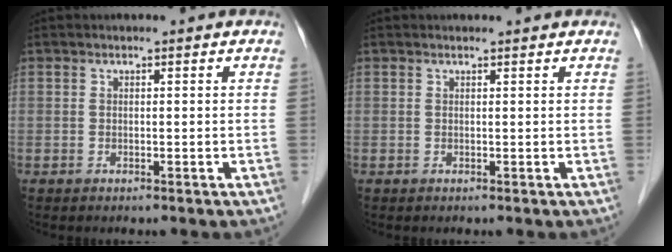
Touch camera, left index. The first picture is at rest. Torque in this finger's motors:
{"motor_torque": [0.33, -0.02, 0.04, 0.00]}